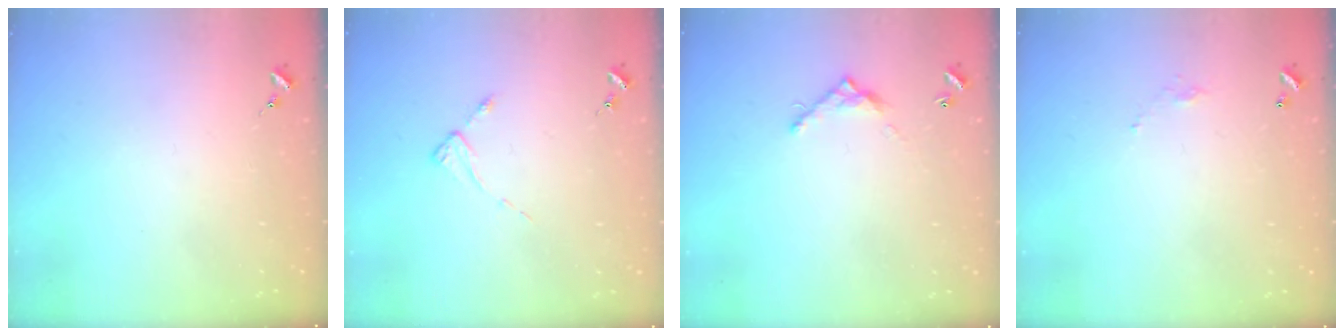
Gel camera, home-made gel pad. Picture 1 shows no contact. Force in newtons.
{"total": 2.3, "press": 2.3, "slide": 0.4}
{"total": 6.5, "press": 6.5, "slide": 0.3}
{"total": 3.4, "press": 3.4, "slide": 0.2}